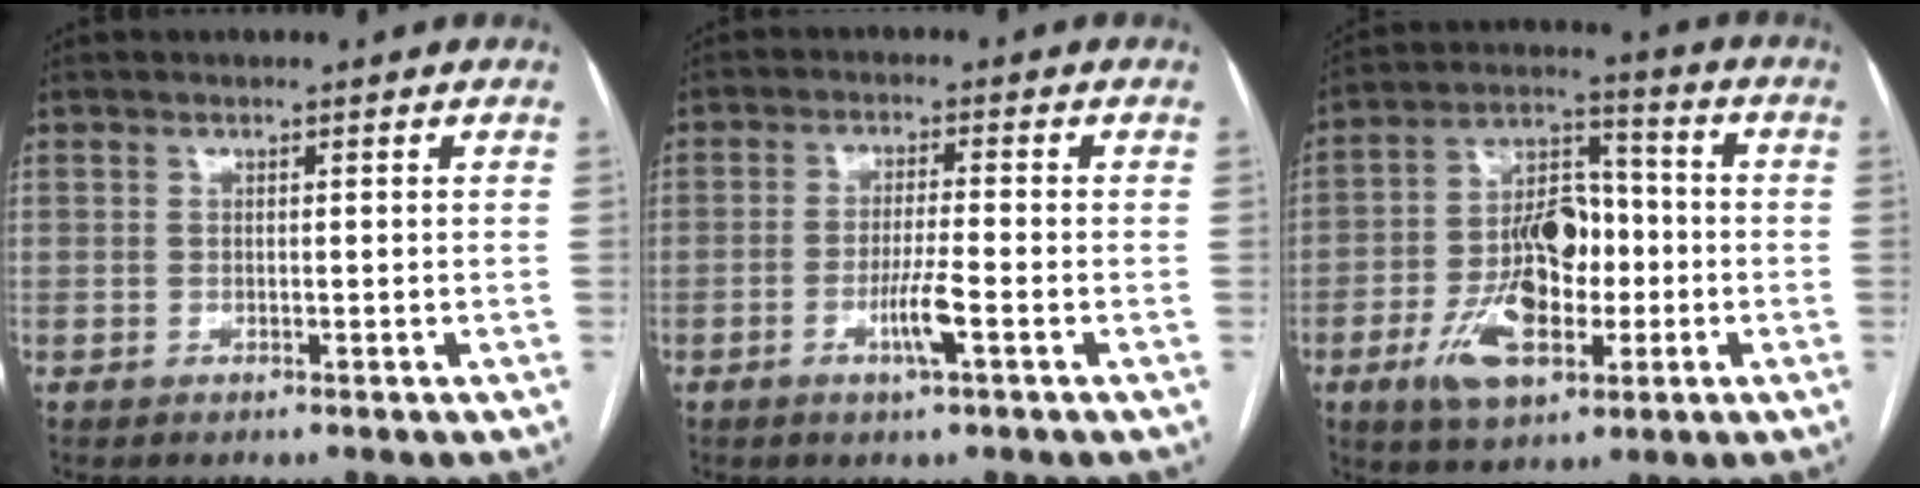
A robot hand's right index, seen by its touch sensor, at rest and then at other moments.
{"total": 4.8, "force": [-1.9, -0.1, 4.4], "torque": [-0.082, -0.006, -0.035]}
{"total": 14.1, "force": [-4.2, 7.3, 11.2], "torque": [-0.219, 0.019, -0.066]}